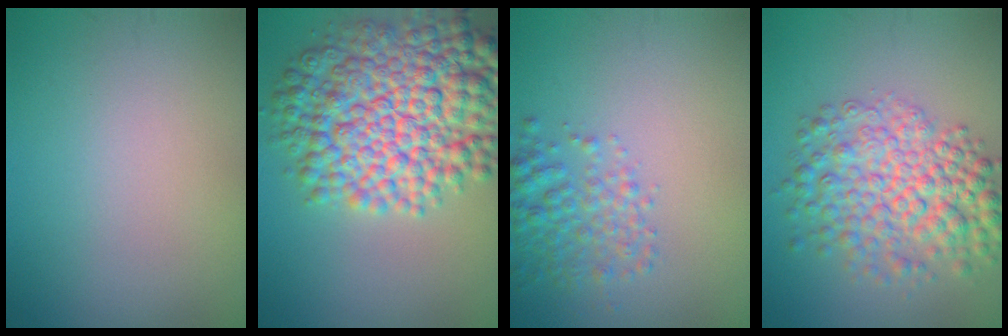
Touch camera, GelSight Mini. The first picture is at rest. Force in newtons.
{"total": 11.4, "press": 11.4, "slide": 0.1}
{"total": 3.1, "press": 3.1, "slide": 0.1}
{"total": 6.8, "press": 6.8, "slide": 0.2}